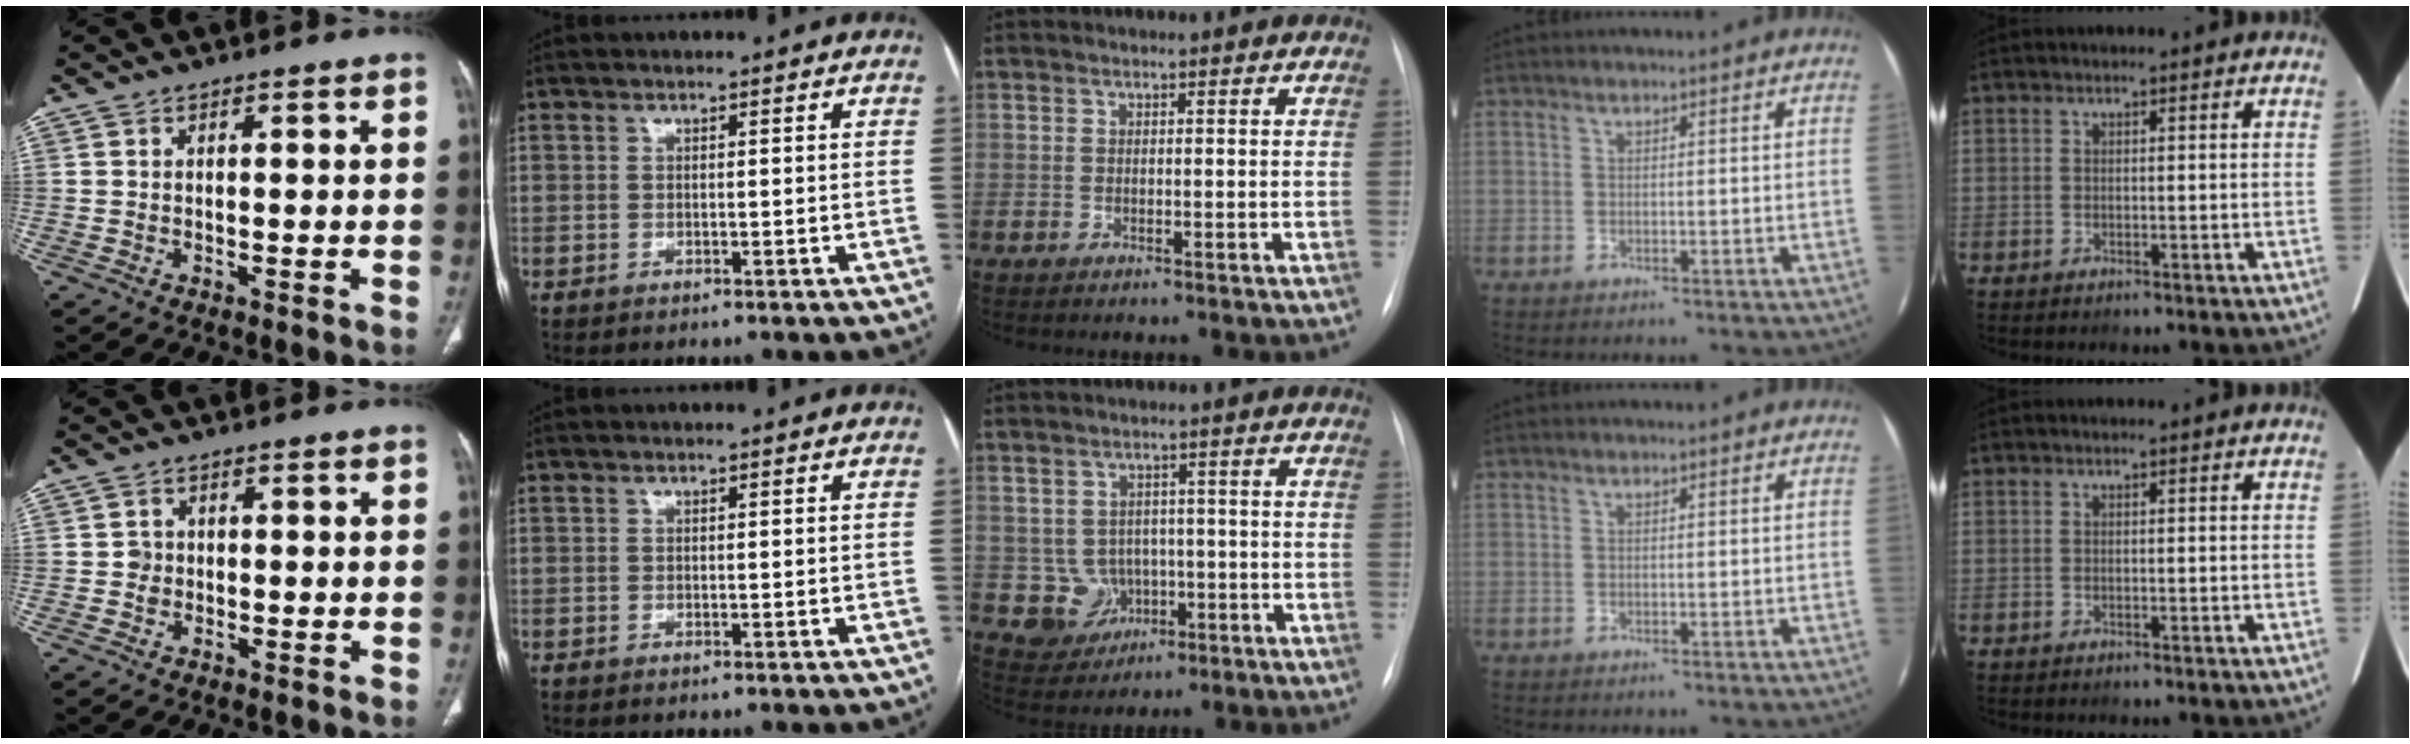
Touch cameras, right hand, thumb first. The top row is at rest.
{"thumb": {"total": 1.8, "force": [-0.3, 1.7, 0.6], "torque": [0.001, 0.007, -0.005]}, "middle": {"total": 5.2, "force": [-1.1, 5.0, 0.8], "torque": [-0.011, 0.011, -0.007]}}